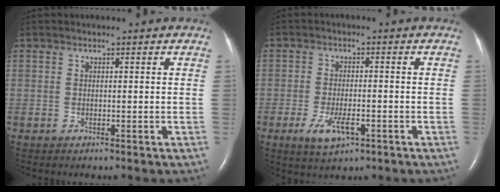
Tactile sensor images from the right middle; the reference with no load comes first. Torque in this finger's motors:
{"motor_torque": [0.15, -0.09, 0.34, 0.09]}